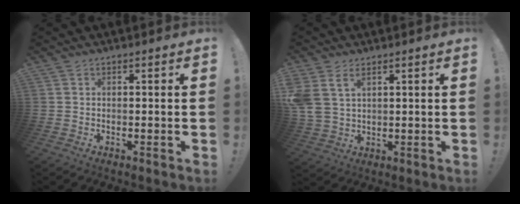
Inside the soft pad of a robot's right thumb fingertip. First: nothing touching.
{"total": 6.5, "force": [3.3, 4.1, 3.8], "torque": [-0.070, -0.013, 0.067]}